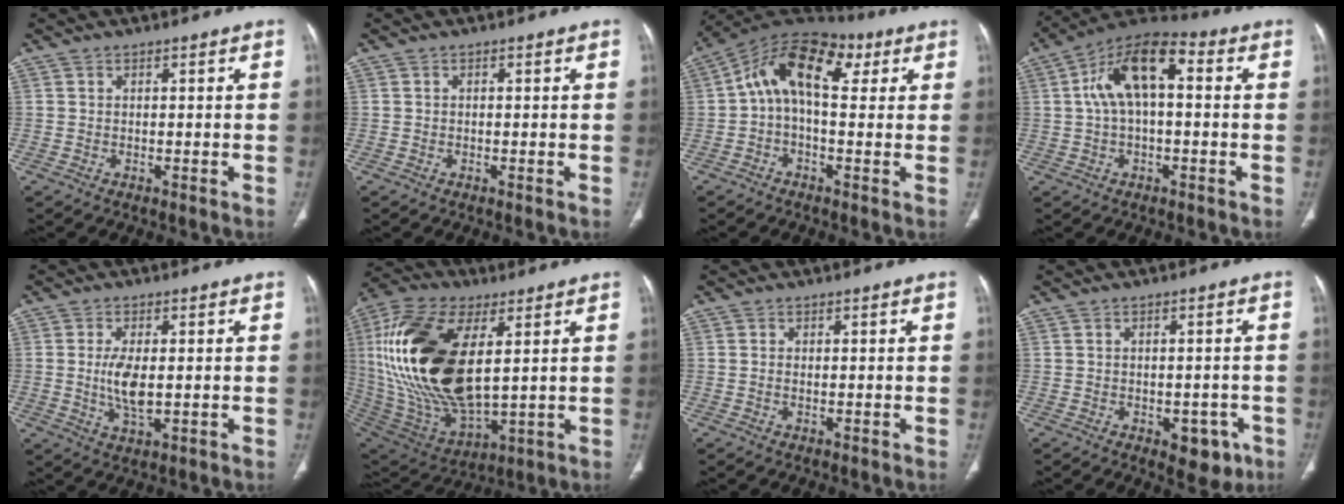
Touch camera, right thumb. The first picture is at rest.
{"total": 0.0}
{"total": 13.8, "force": [3.4, 7.6, 10.9], "torque": [-0.153, 0.044, 0.045]}
{"total": 12.9, "force": [1.9, 6.3, 11.1], "torque": [-0.197, 0.039, 0.022]}
{"total": 6.3, "force": [0.0, 2.7, 5.7], "torque": [-0.115, -0.010, 0.004]}
{"total": 28.2, "force": [5.7, 13.8, 24.0], "torque": [-0.496, -0.021, 0.113]}
{"total": 0.6, "force": [0.0, 0.3, 0.5], "torque": [-0.016, 0.002, 0.001]}
{"total": 6.1, "force": [-2.7, 3.7, 4.0], "torque": [-0.022, 0.010, -0.026]}